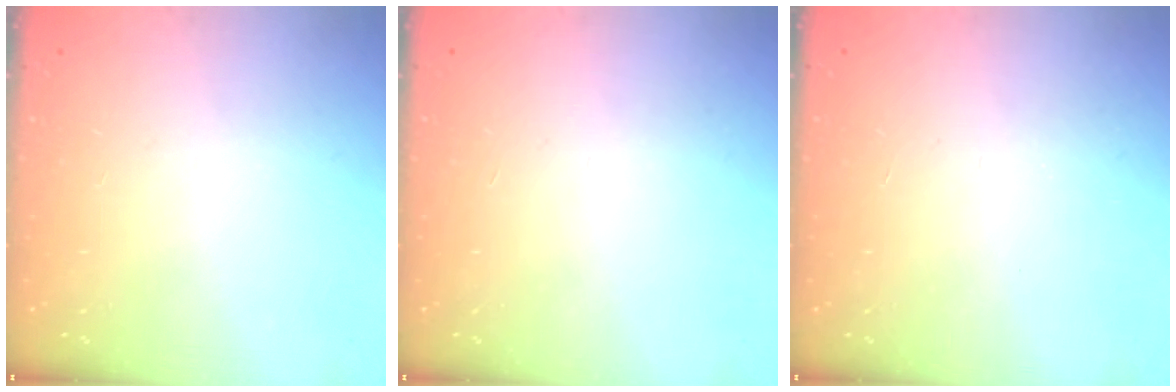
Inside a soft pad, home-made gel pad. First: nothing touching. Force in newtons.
{"total": 1.5, "press": 1.5, "slide": 0.1}
{"total": 1.7, "press": 1.6, "slide": 0.1}